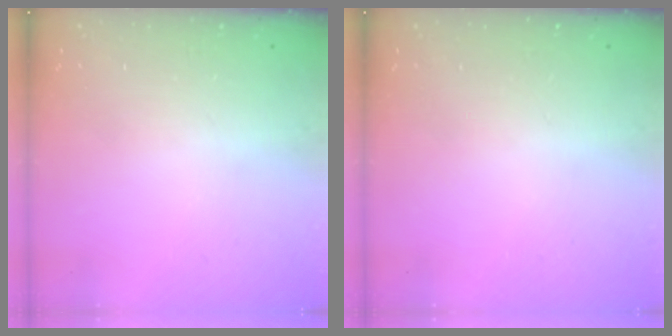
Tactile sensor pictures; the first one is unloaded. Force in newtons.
{"total": 0.0}